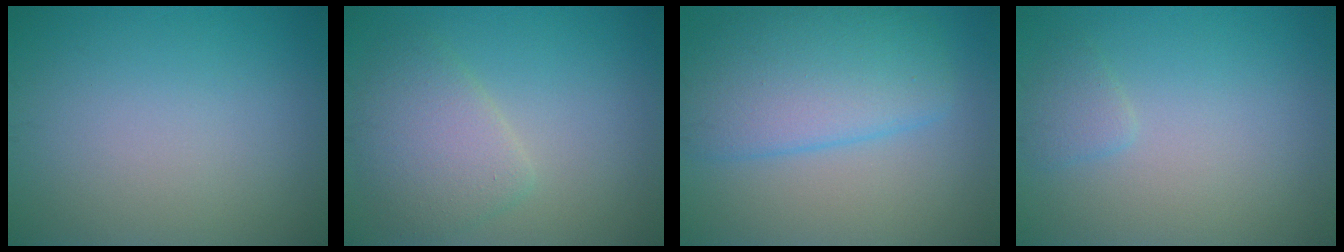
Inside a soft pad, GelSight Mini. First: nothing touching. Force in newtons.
{"total": 3.9, "press": 3.9, "slide": 0.1}
{"total": 6.8, "press": 6.8, "slide": 0.1}
{"total": 1.2, "press": 1.2, "slide": 0.1}